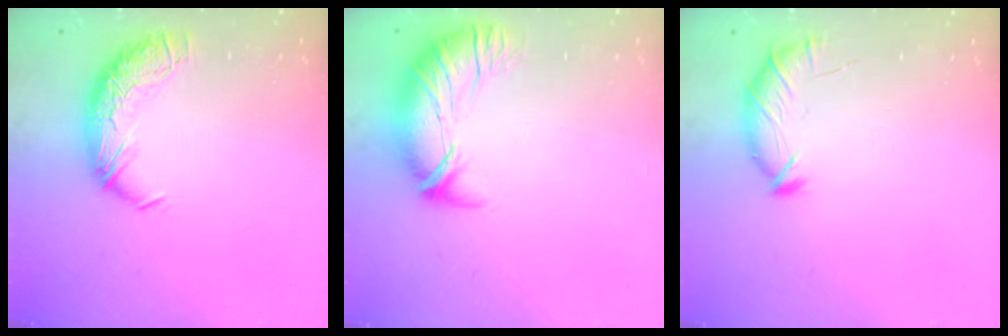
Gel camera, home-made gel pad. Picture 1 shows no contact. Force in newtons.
{"total": 3.3, "press": 2.4, "slide": 2.3}
{"total": 5.4, "press": 5.3, "slide": 1.2}